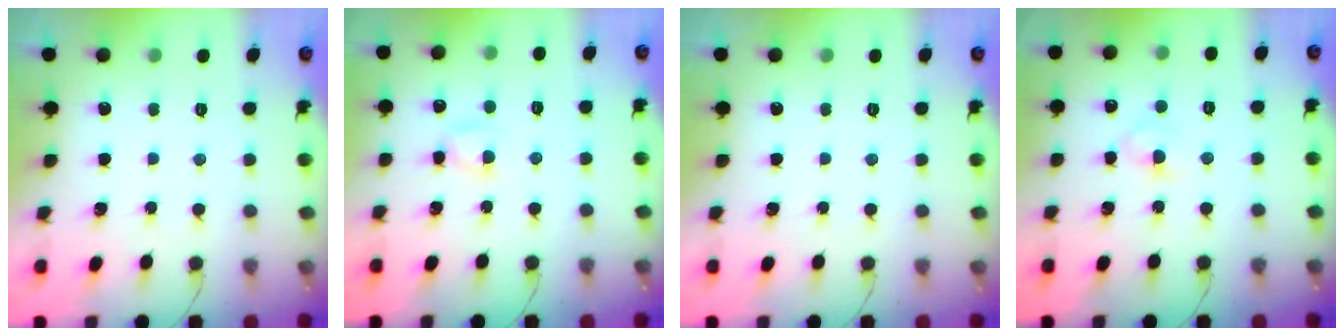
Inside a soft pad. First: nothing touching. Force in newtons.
{"total": 3.8, "press": 3.6, "slide": 1.3}
{"total": 0.0}
{"total": 3.4, "press": 3.3, "slide": 1.1}